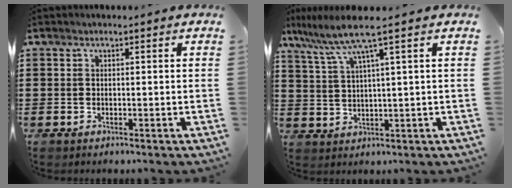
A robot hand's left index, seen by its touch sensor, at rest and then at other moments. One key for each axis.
{"total": 6.5, "fx": 3.9, "fy": -0.2, "fz": 5.2, "tx": -0.122, "ty": -0.018, "tz": 0.062}